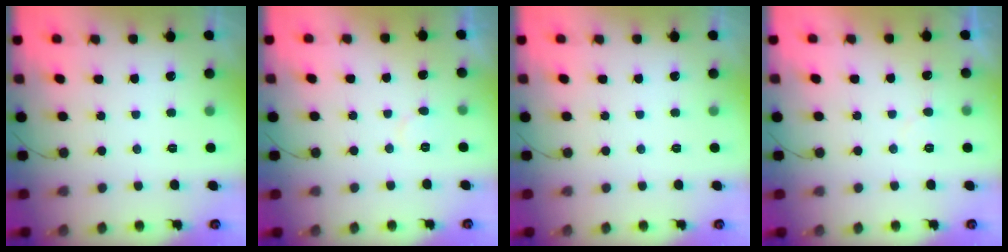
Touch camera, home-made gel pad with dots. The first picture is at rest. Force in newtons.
{"total": 3.5, "press": 3.5, "slide": 0.4}
{"total": 0.0}
{"total": 4.6, "press": 4.6, "slide": 0.2}